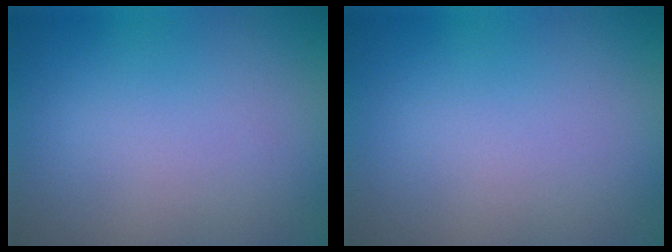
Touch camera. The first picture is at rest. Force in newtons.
{"total": 0.0}